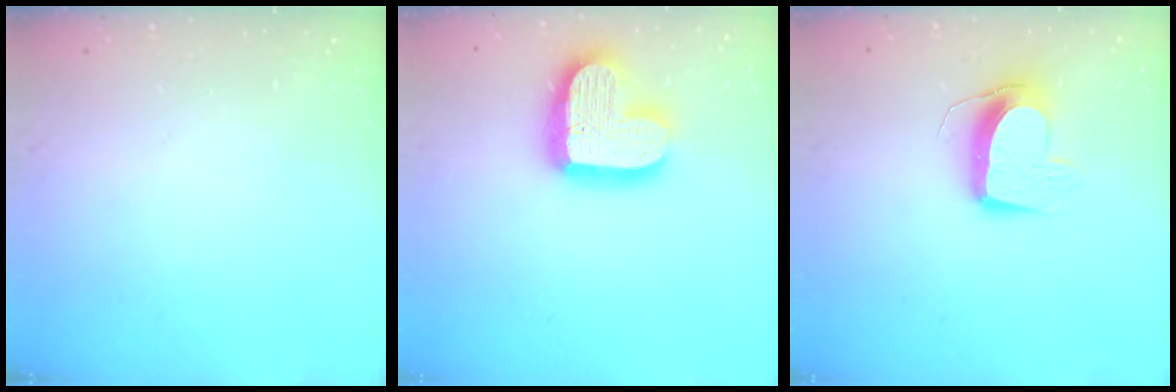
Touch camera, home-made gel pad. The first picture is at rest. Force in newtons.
{"total": 17.8, "press": 17.8, "slide": 1.3}
{"total": 10.8, "press": 10.7, "slide": 0.7}